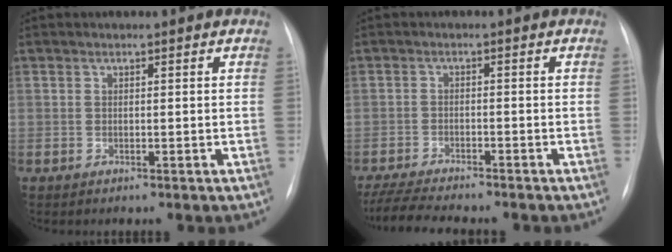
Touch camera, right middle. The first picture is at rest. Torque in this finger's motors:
{"motor_torque": [0.12, -0.14, 0.08, 0.05]}